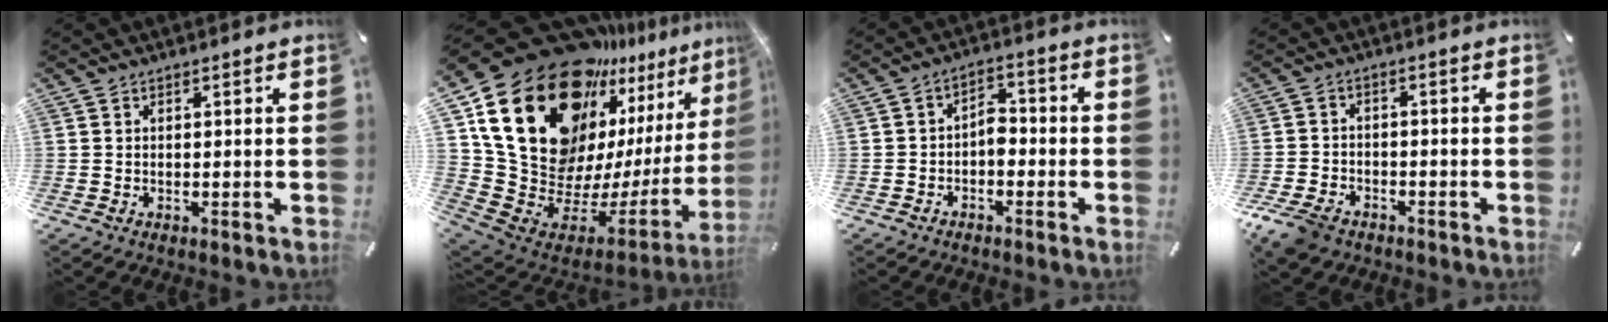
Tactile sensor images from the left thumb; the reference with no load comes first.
{"total": 26.7, "force": [13.7, 16.2, 16.1], "torque": [-0.263, -0.148, 0.276]}
{"total": 4.6, "force": [-2.0, 3.0, 2.9], "torque": [-0.051, 0.020, -0.039]}
{"total": 6.2, "force": [-4.4, 3.5, 2.5], "torque": [-0.068, 0.014, -0.087]}